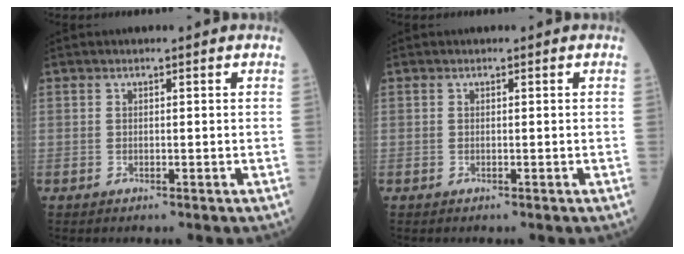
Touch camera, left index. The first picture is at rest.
{"total": 0.0}